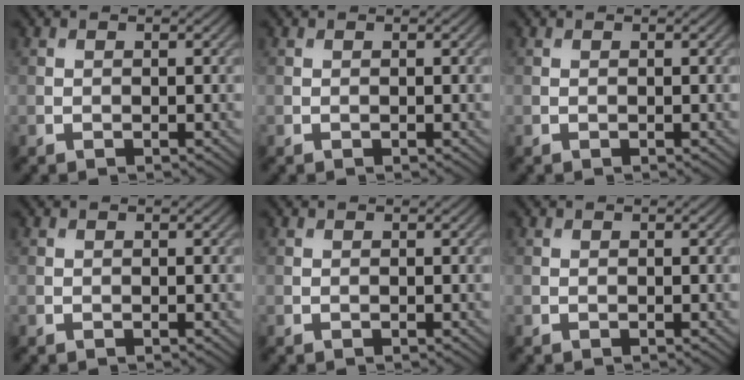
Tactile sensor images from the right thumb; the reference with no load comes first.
{"total": 0.0}
{"total": 0.0}
{"total": 0.0}
{"total": 0.0}
{"total": 0.0}